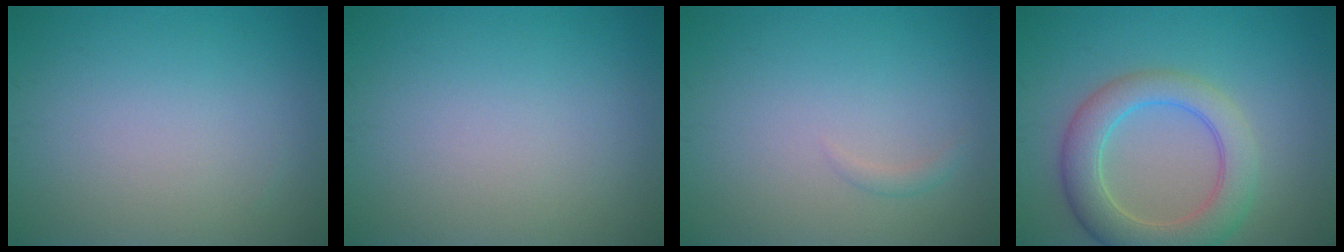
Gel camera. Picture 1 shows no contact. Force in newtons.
{"total": 0.0}
{"total": 0.7, "press": 0.7, "slide": 0.1}
{"total": 6.0, "press": 6.0, "slide": 0.3}